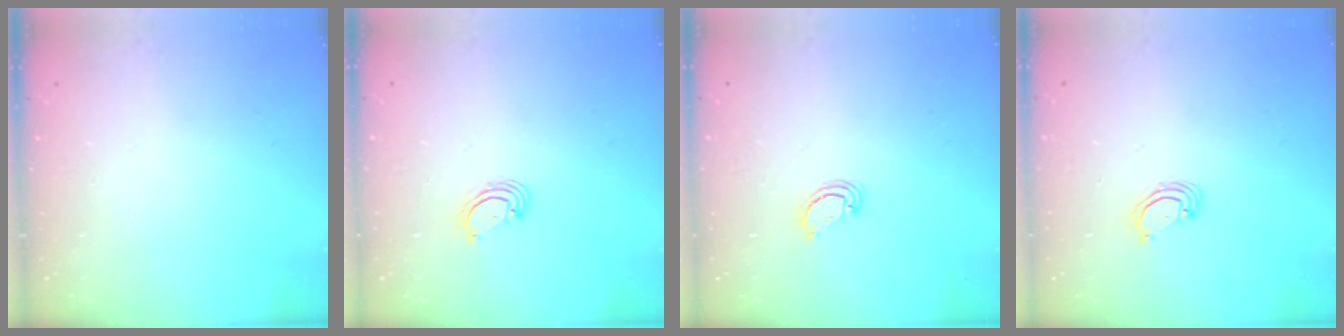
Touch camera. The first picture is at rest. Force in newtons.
{"total": 2.6, "press": 2.6, "slide": 0.3}
{"total": 2.6, "press": 2.6, "slide": 0.3}
{"total": 2.5, "press": 2.5, "slide": 0.2}